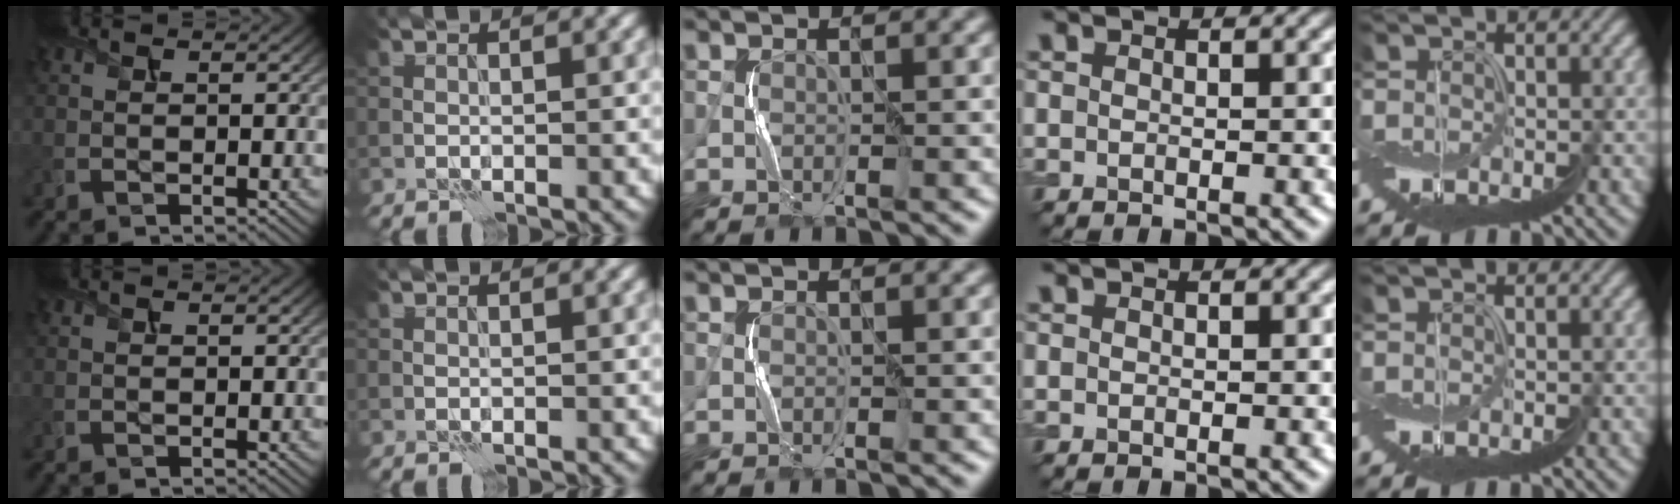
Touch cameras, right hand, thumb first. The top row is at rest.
{}